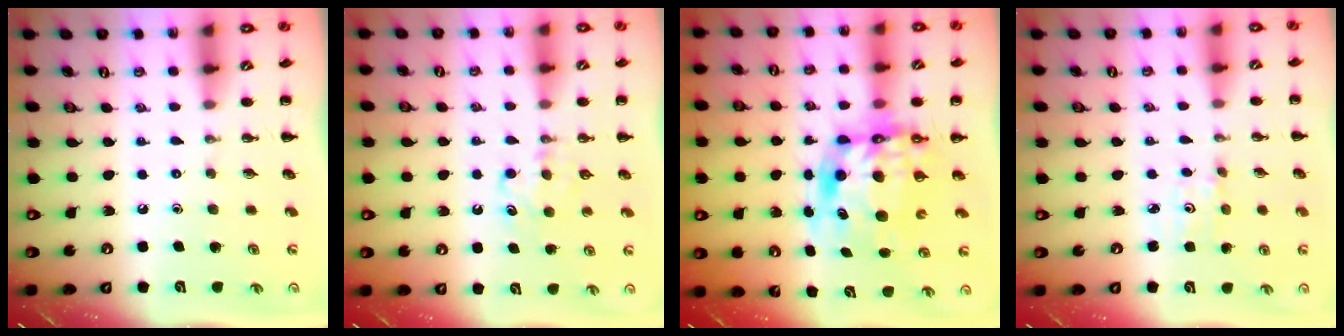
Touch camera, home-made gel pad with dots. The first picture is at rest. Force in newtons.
{"total": 6.0, "press": 5.8, "slide": 1.5}
{"total": 11.1, "press": 10.7, "slide": 2.8}
{"total": 2.6, "press": 2.5, "slide": 0.8}